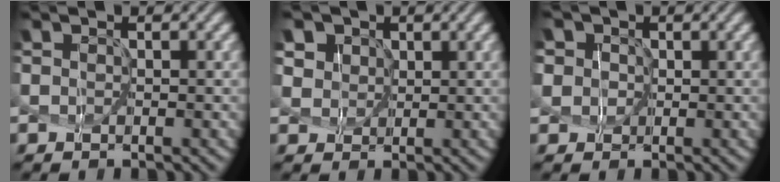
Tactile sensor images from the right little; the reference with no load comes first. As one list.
[{"total": 7.9, "force": [4.3, 5.7, 3.4], "torque": [-0.083, 0.022, 0.061]}, {"total": 6.7, "force": [2.5, 5.6, 2.7], "torque": [-0.057, 0.036, 0.010]}]